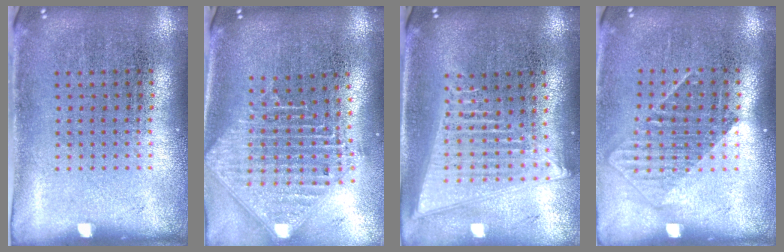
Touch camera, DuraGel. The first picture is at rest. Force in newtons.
{"total": 2.5, "press": 1.9, "slide": 1.7}
{"total": 2.1, "press": 1.8, "slide": 1.1}
{"total": 1.3, "press": 0.9, "slide": 0.8}